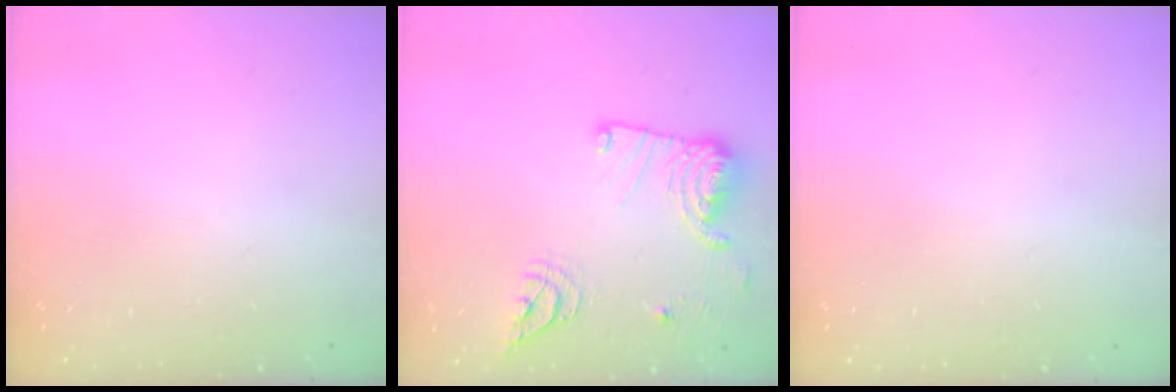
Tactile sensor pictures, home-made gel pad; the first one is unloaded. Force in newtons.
{"total": 15.4, "press": 15.3, "slide": 1.5}
{"total": 1.0, "press": 0.8, "slide": 0.6}